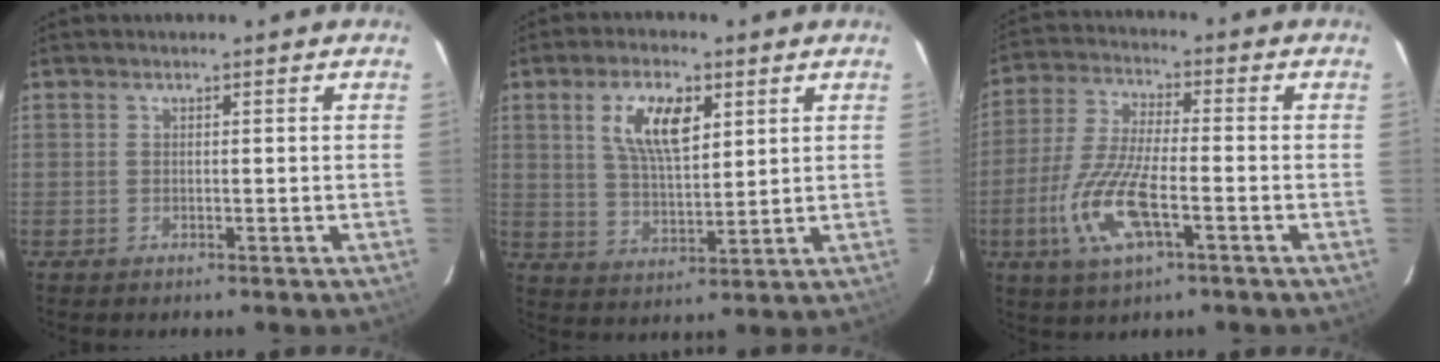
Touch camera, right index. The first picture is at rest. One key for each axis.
{"total": 9.6, "fx": 3.9, "fy": 4.3, "fz": 7.7, "tx": -0.144, "ty": 0.010, "tz": 0.076}
{"total": 12.8, "fx": -4.8, "fy": 3.9, "fz": 11.2, "tx": -0.245, "ty": -0.010, "tz": -0.093}